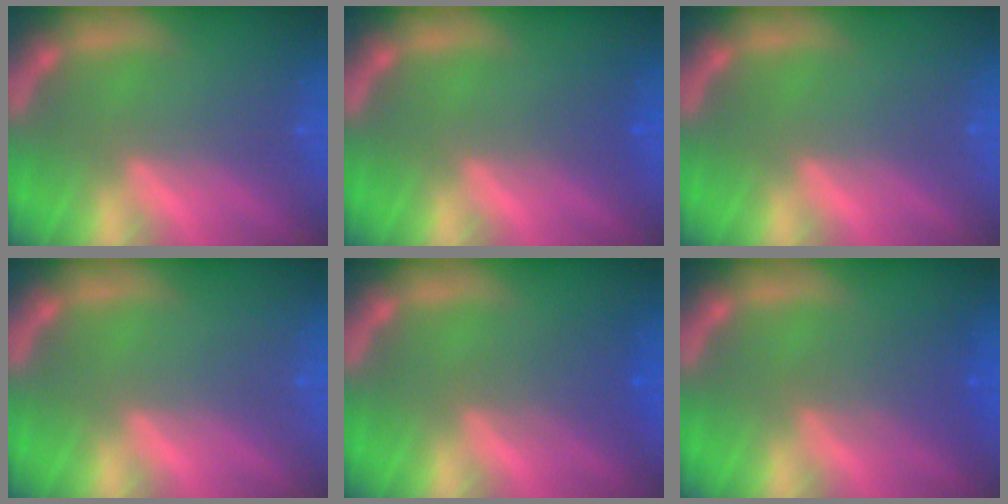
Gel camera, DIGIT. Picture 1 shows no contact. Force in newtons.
{"total": 1.0}
{"total": 0.0}
{"total": 0.0}
{"total": 2.4}
{"total": 2.9}